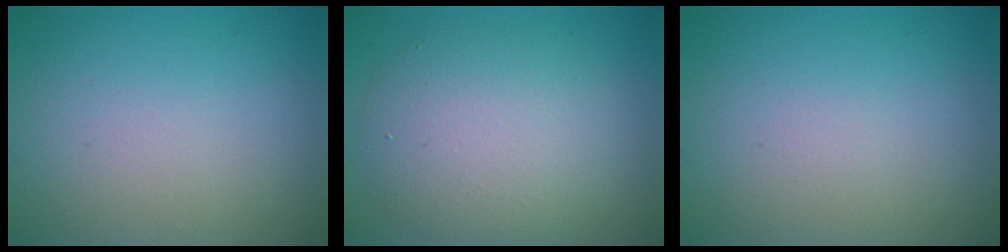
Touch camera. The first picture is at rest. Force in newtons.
{"total": 6.0, "press": 6.0, "slide": 0.3}
{"total": 0.0}